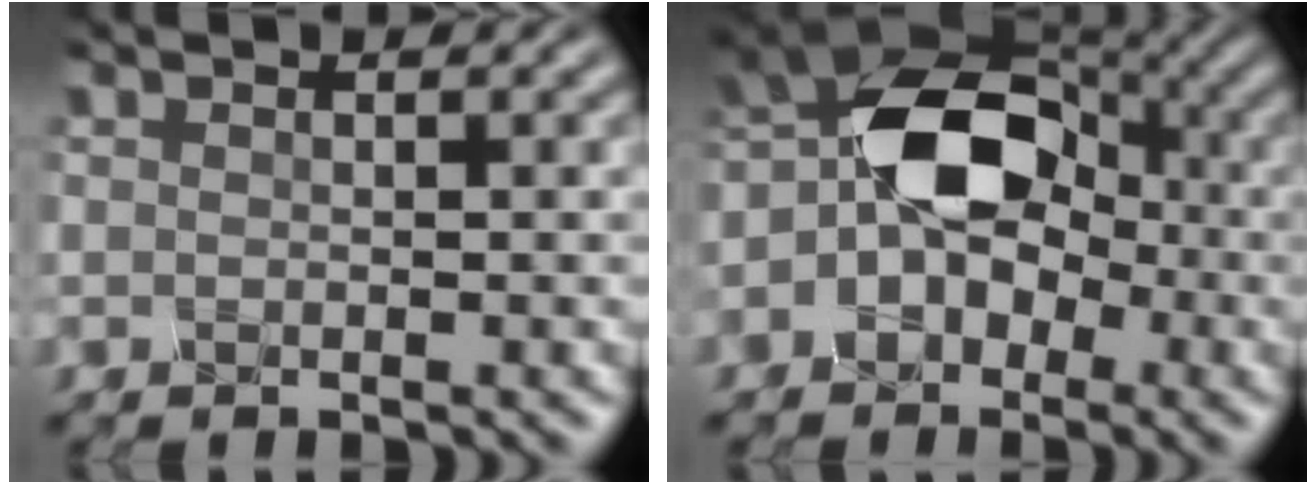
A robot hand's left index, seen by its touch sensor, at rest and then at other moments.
{"total": 9.5, "force": [-1.5, 6.7, 6.6], "torque": [-0.068, 0.018, -0.048]}